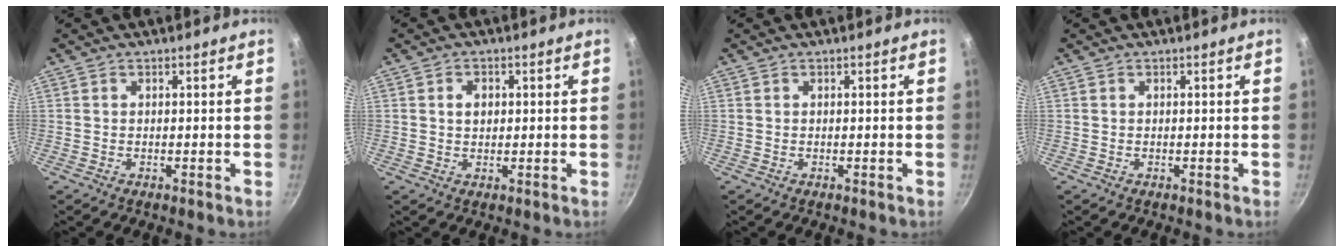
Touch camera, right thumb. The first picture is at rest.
{"total": 2.6, "force": [0.5, 1.9, 1.6], "torque": [-0.015, 0.002, 0.008]}
{"total": 0.0}
{"total": 0.0}